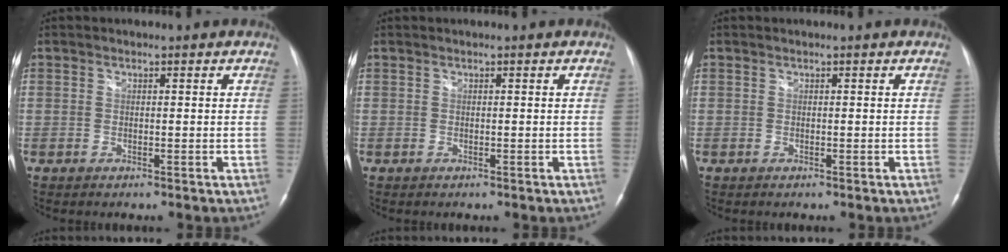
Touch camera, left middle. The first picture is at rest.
{"total": 0.0}
{"total": 0.0}